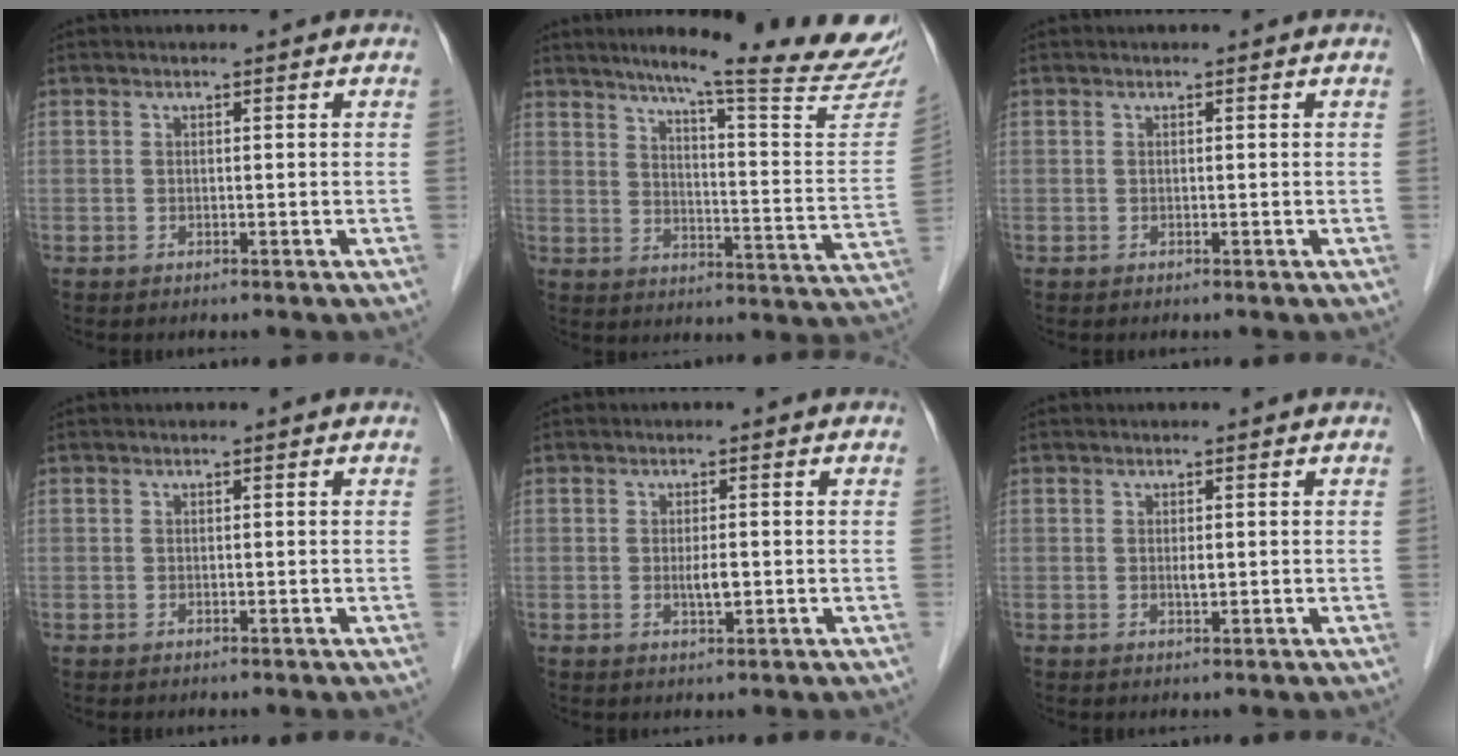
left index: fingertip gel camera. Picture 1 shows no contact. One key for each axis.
{"total": 23.2, "fx": 20.5, "fy": -0.4, "fz": 10.8, "tx": -0.146, "ty": -0.085, "tz": 0.253}
{"total": 0.0}
{"total": 0.0}
{"total": 2.3, "fx": -0.3, "fy": 0.5, "fz": 2.2, "tx": -0.045, "ty": -0.001, "tz": -0.003}
{"total": 1.0, "fx": 0.1, "fy": 0.4, "fz": 0.9, "tx": -0.019, "ty": -0.002, "tz": 0.003}